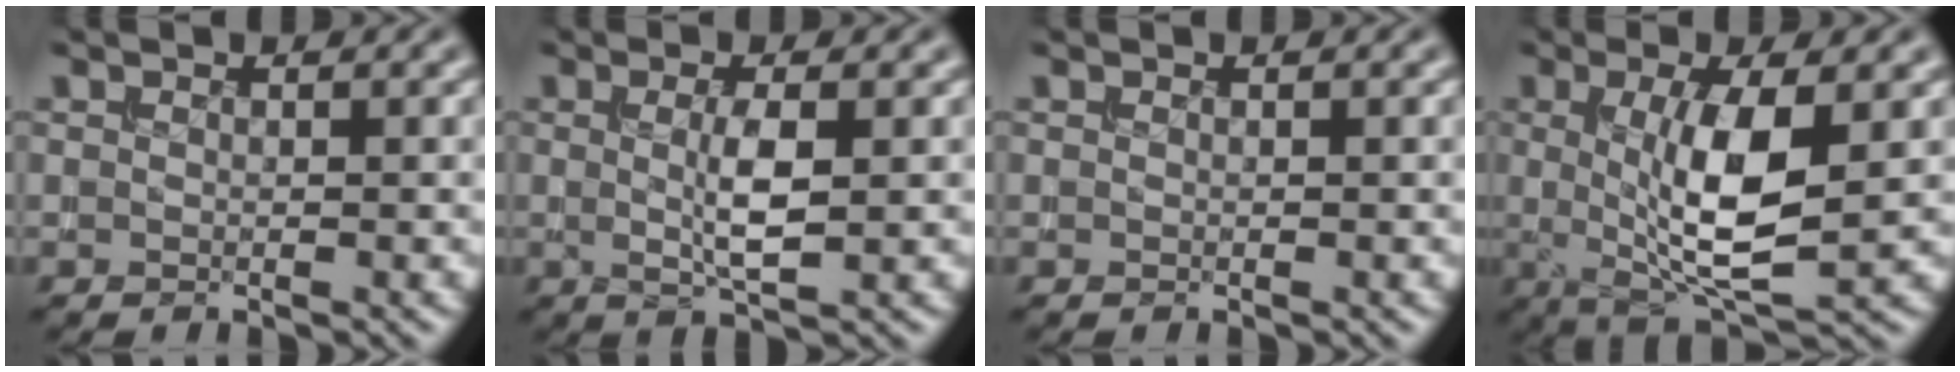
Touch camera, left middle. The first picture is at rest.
{"total": 2.9, "force": [0.0, 0.4, 2.9], "torque": [-0.058, -0.002, 0.002]}
{"total": 0.0}
{"total": 7.2, "force": [0.2, 1.9, 7.0], "torque": [-0.126, -0.010, 0.007]}